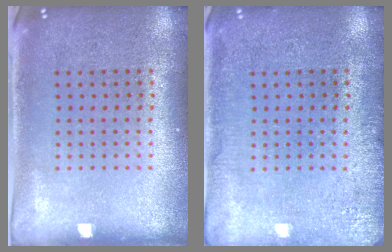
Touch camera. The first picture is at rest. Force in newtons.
{"total": 2.8, "press": 2.8, "slide": 0.3}